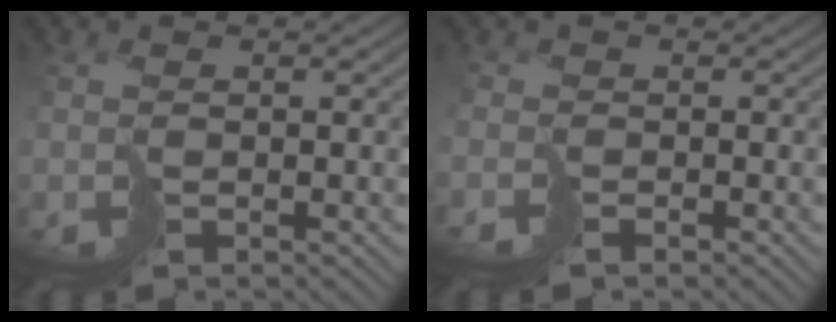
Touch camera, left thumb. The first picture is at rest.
{"total": 1.2, "force": [-0.8, -0.3, -0.8], "torque": [0.032, 0.002, -0.016]}